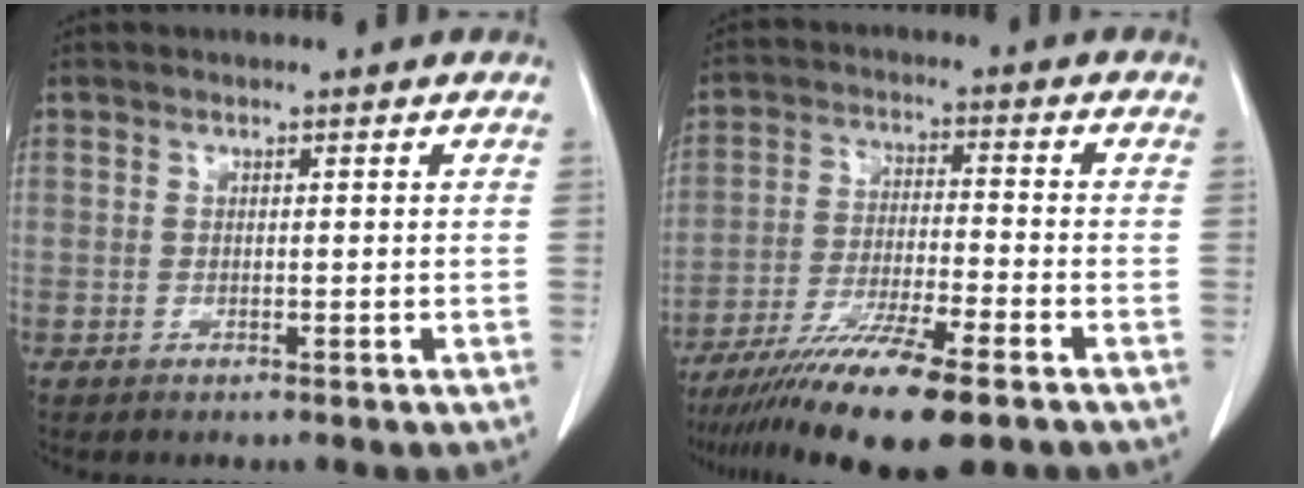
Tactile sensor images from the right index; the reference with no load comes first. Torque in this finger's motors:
{"motor_torque": [1.09, -1.05, 0.75, 0.21]}